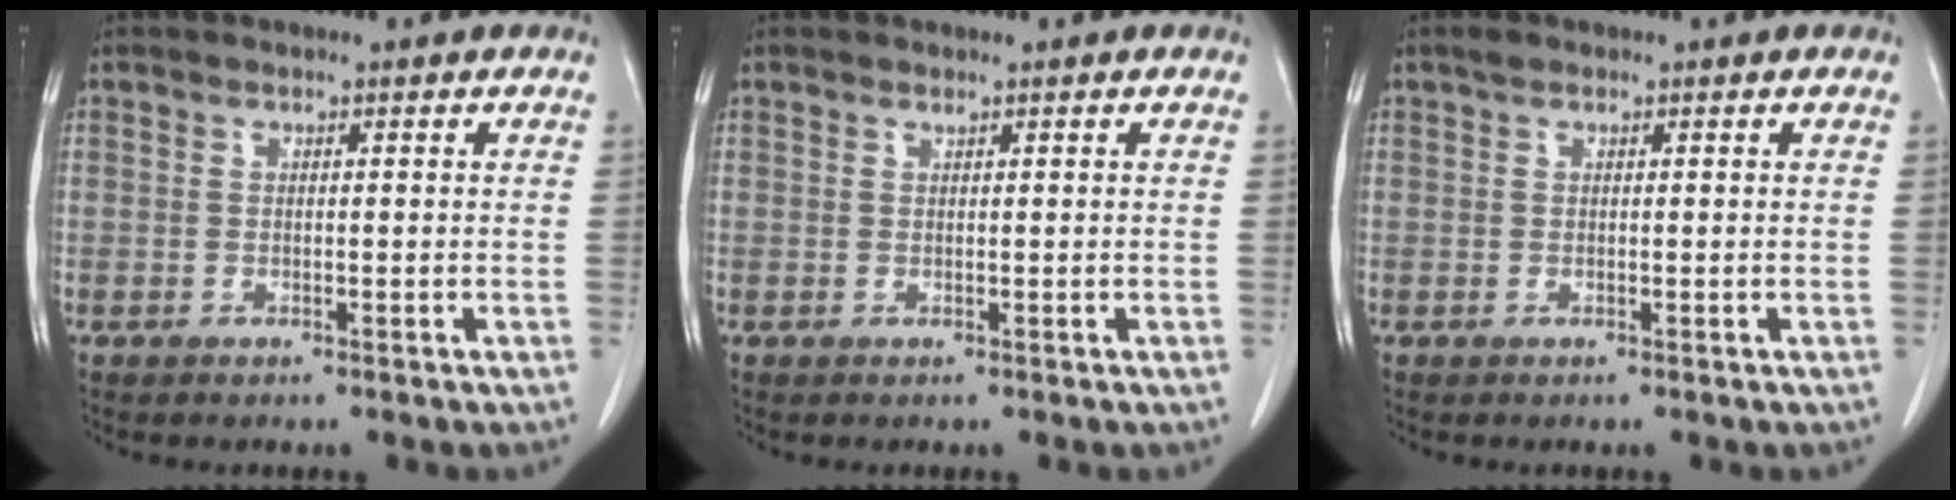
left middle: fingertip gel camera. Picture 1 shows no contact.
{"total": 0.0}
{"total": 0.7, "force": [0.5, 0.3, 0.3], "torque": [-0.010, 0.009, 0.010]}